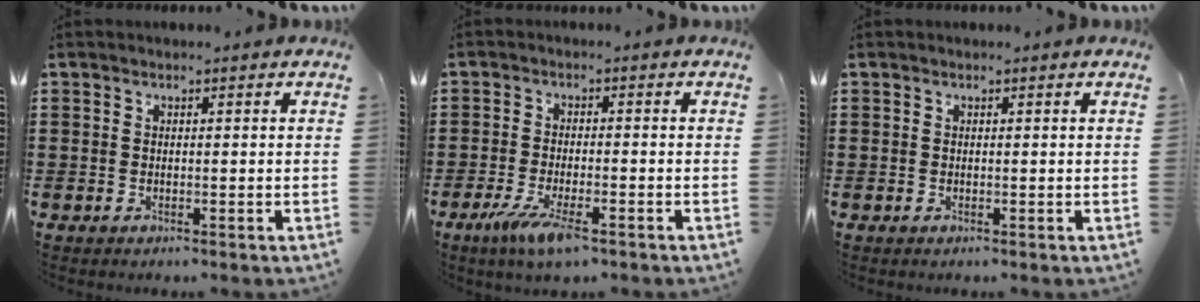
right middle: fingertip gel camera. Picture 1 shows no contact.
{"total": 6.0, "force": [-3.4, 1.1, 4.8], "torque": [-0.109, -0.020, -0.063]}
{"total": 0.0}